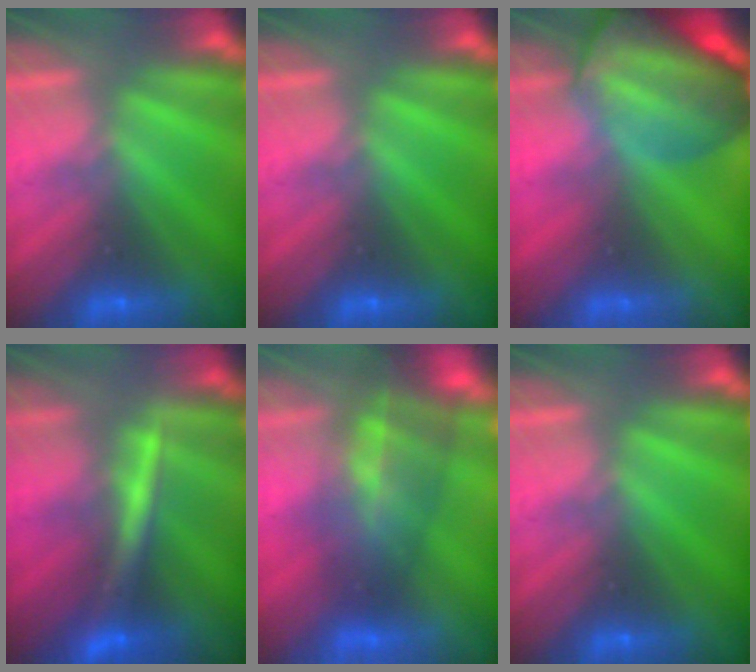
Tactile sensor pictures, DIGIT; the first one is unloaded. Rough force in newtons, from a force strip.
{"total": 0.0}
{"total": 7.0}
{"total": 2.4}
{"total": 7.5}
{"total": 0.0}